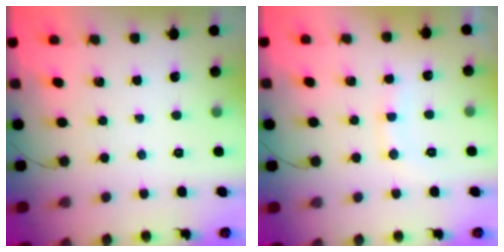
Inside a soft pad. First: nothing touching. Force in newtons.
{"total": 9.4, "press": 9.3, "slide": 1.3}